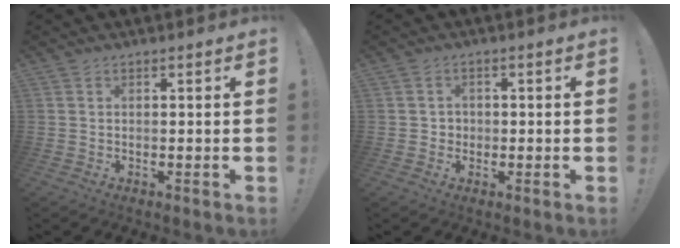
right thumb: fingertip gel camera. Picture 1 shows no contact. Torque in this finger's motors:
{"motor_torque": [0.17, 0.03, 0.40, -0.24, 0.00]}